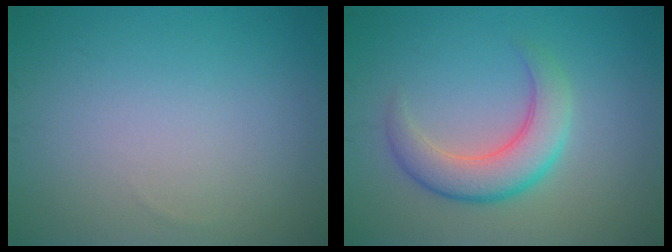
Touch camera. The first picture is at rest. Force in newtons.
{"total": 4.7, "press": 4.7, "slide": 0.4}